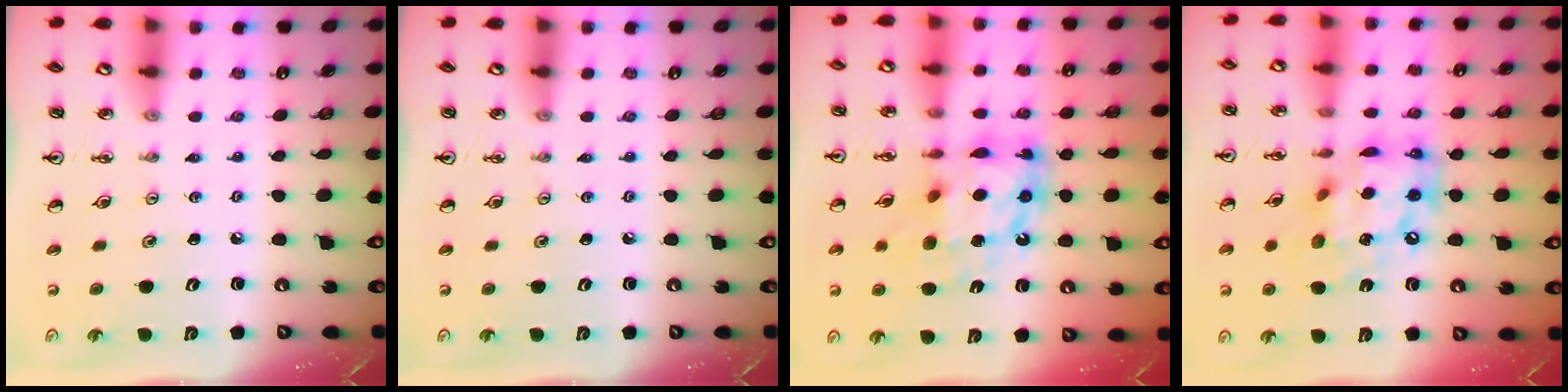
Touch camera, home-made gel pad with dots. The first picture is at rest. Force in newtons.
{"total": 0.0}
{"total": 14.2, "press": 14.1, "slide": 1.3}
{"total": 16.3, "press": 16.2, "slide": 1.6}